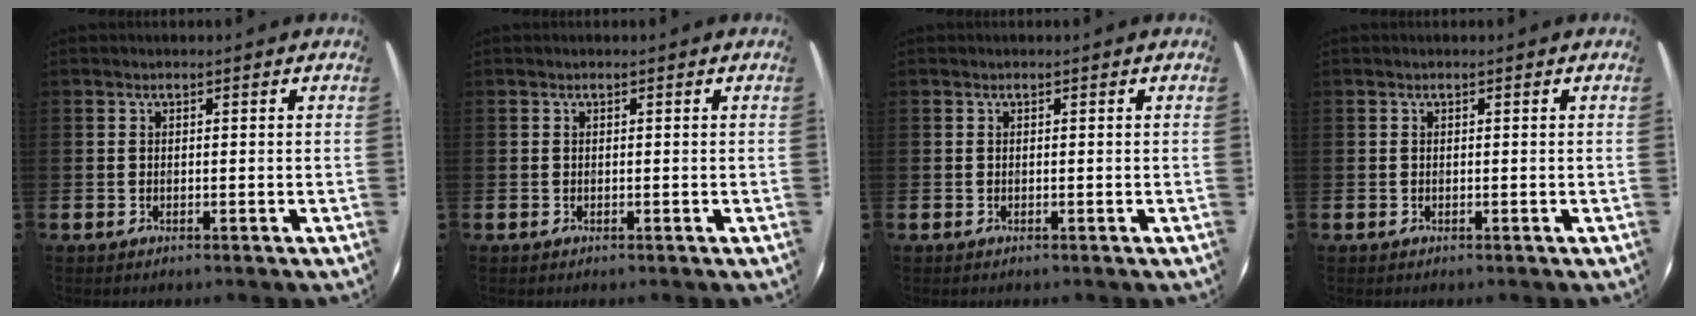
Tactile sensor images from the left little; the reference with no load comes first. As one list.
[{"total": 0.0}, {"total": 0.0}, {"total": 0.0}]